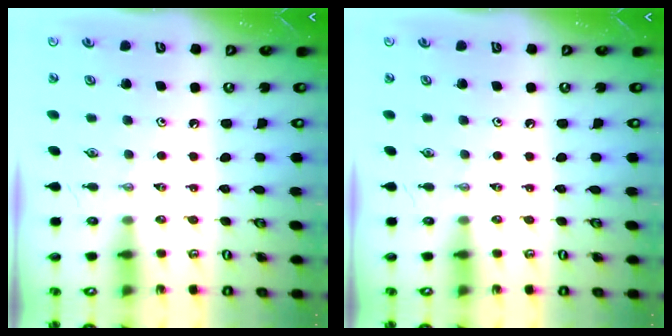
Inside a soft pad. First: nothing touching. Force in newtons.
{"total": 0.0}